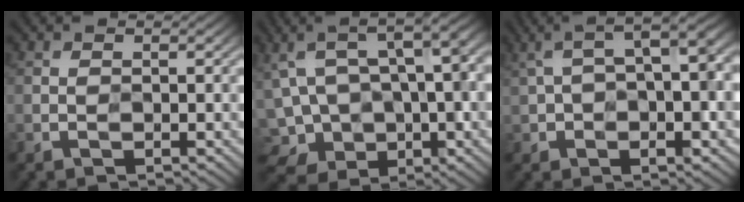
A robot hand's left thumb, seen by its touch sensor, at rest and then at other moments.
{"total": 13.5, "force": [-1.1, 8.1, 10.8], "torque": [-0.228, -0.018, 0.014]}
{"total": 11.1, "force": [1.4, 4.5, 10.1], "torque": [-0.192, 0.009, 0.029]}